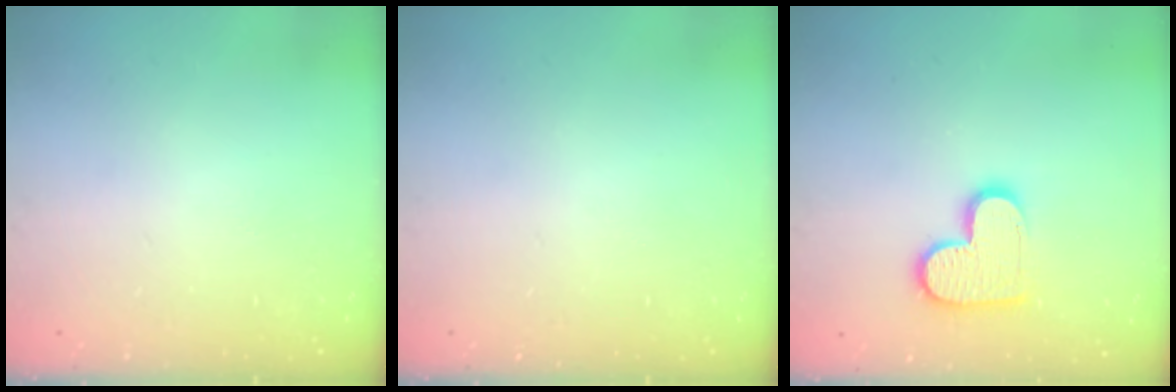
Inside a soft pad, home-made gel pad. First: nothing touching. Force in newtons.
{"total": 0.0}
{"total": 12.8, "press": 12.8, "slide": 0.9}